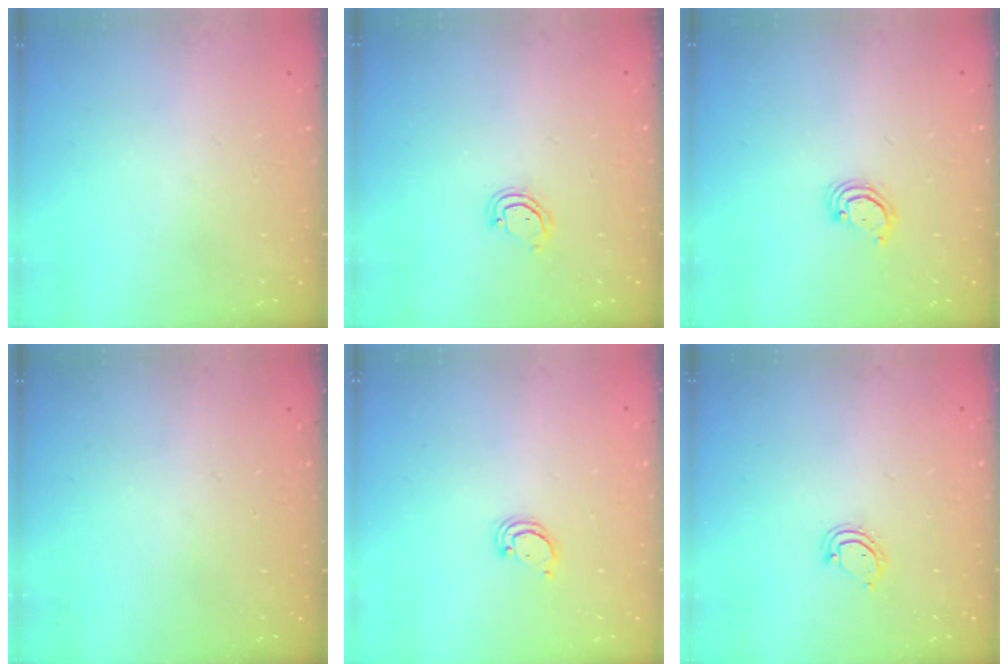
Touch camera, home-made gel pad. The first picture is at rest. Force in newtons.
{"total": 4.0, "press": 4.0, "slide": 0.3}
{"total": 2.8, "press": 2.8, "slide": 0.2}
{"total": 0.0}
{"total": 2.4, "press": 2.4, "slide": 0.2}
{"total": 4.7, "press": 4.6, "slide": 0.4}